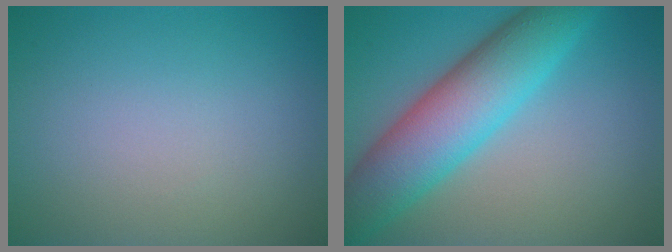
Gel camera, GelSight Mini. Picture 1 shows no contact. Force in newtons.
{"total": 8.8, "press": 8.8, "slide": 0.0}